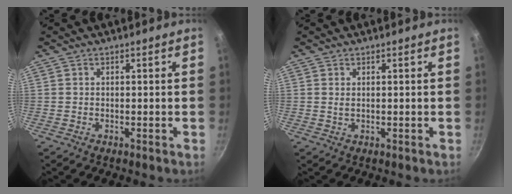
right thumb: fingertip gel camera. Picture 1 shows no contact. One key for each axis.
{"total": 1.0, "fx": 0.3, "fy": 0.5, "fz": 0.8, "tx": -0.015, "ty": 0.001, "tz": 0.005}